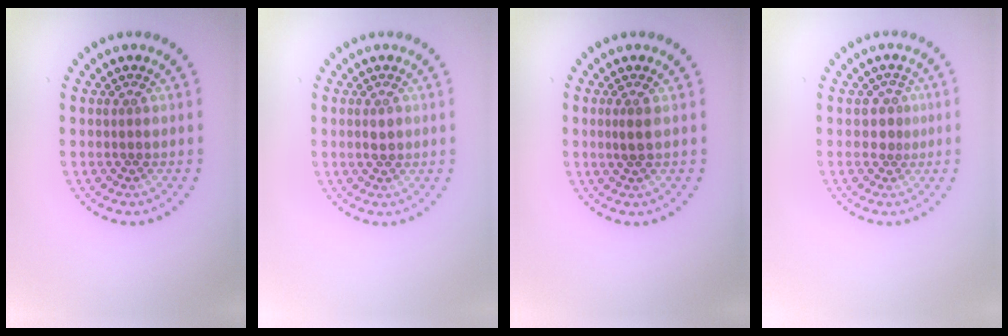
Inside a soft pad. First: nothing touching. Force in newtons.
{"total": 1.0, "press": 1.0, "slide": 0.1}
{"total": 1.2, "press": 1.0, "slide": 0.7}
{"total": 1.8, "press": 1.2, "slide": 1.2}